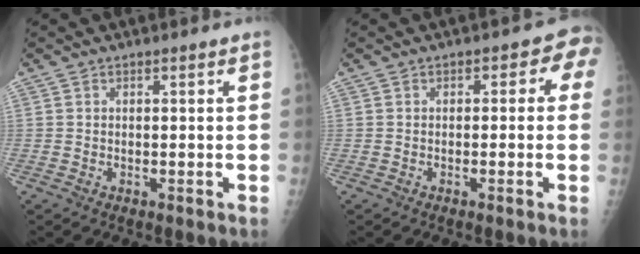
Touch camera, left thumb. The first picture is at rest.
{"total": 3.7, "force": [0.3, 2.5, 2.7], "torque": [0.002, 0.012, -0.010]}